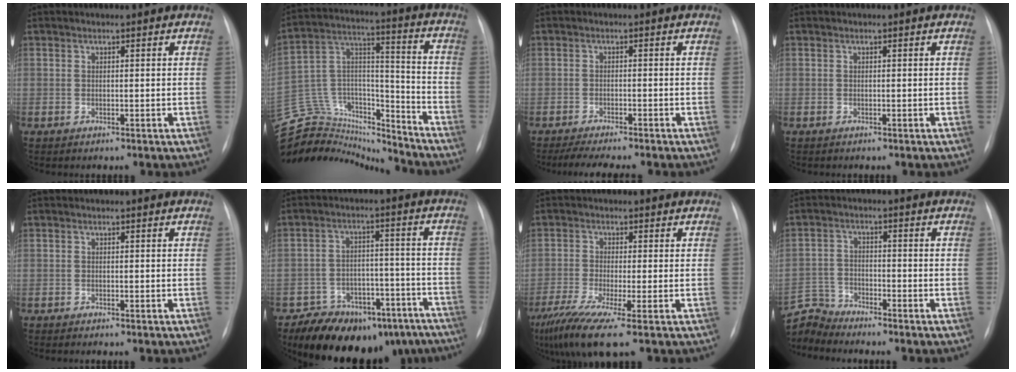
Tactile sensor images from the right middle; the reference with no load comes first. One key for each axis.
{"total": 22.8, "fx": -21.7, "fy": 5.5, "fz": 4.5, "tx": -0.109, "ty": 0.055, "tz": -0.349}
{"total": 7.7, "fx": -6.6, "fy": 0.6, "fz": 4.0, "tx": -0.054, "ty": -0.012, "tz": -0.099}
{"total": 0.0}
{"total": 0.8, "fx": -0.7, "fy": -0.1, "fz": 0.4, "tx": -0.006, "ty": -0.003, "tz": -0.011}
{"total": 18.5, "fx": -15.6, "fy": 8.6, "fz": 5.3, "tx": -0.049, "ty": 0.043, "tz": -0.204}
{"total": 6.9, "fx": -4.1, "fy": 0.4, "fz": 5.5, "tx": -0.103, "ty": -0.022, "tz": -0.077}
{"total": 6.1, "fx": -6.1, "fy": -0.1, "fz": -1.0, "tx": 0.012, "ty": 0.005, "tz": -0.120}